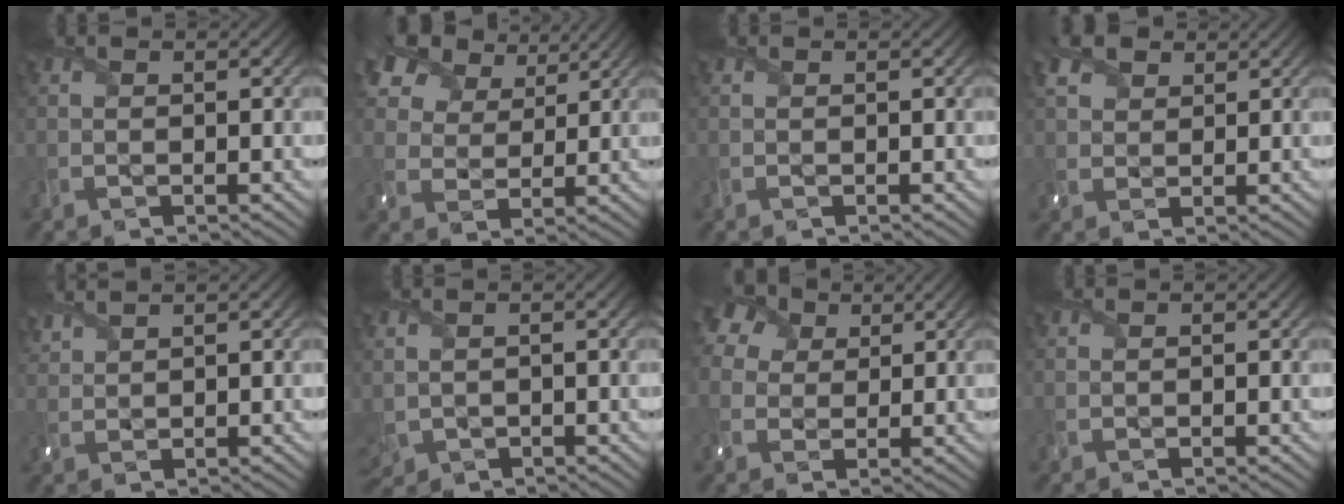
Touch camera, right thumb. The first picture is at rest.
{"total": 12.0, "force": [8.0, 7.3, 5.3], "torque": [-0.157, 0.020, 0.141]}
{"total": 0.0}
{"total": 4.8, "force": [2.8, 3.1, 2.4], "torque": [-0.061, 0.010, 0.053]}
{"total": 2.8, "force": [2.6, 0.4, 0.9], "torque": [-0.028, 0.008, 0.057]}
{"total": 3.2, "force": [-0.4, 2.4, 2.0], "torque": [-0.066, -0.014, -0.003]}
{"total": 7.5, "force": [3.4, 5.5, 3.8], "torque": [-0.114, 0.019, 0.060]}
{"total": 0.0}